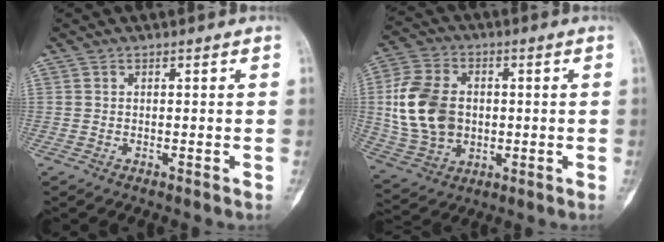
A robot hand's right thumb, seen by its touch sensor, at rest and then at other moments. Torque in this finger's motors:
{"motor_torque": [0.31, 1.75, 1.44, -0.03, 0.13]}